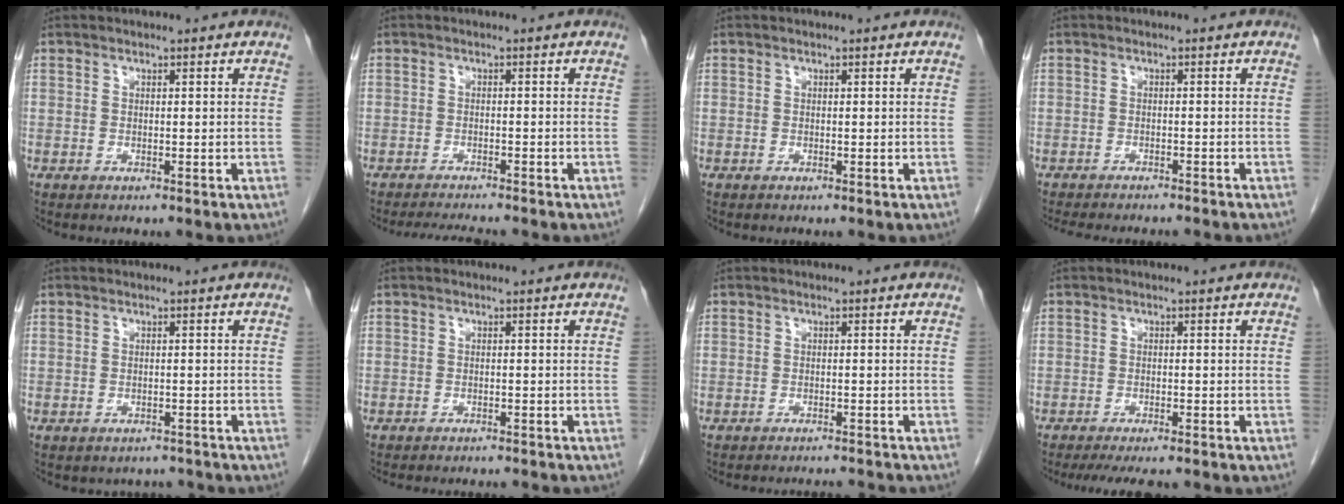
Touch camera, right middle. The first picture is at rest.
{"total": 5.1, "force": [-4.8, 0.1, 1.8], "torque": [-0.025, -0.012, -0.075]}
{"total": 0.0}
{"total": 11.2, "force": [-10.0, 1.9, 4.7], "torque": [-0.065, -0.015, -0.125]}
{"total": 3.4, "force": [-3.0, 1.6, -0.2], "torque": [0.005, 0.007, -0.037]}
{"total": 8.7, "force": [-8.0, 1.4, 3.2], "torque": [-0.035, -0.011, -0.095]}
{"total": 5.7, "force": [-5.7, 0.2, 1.0], "torque": [-0.008, -0.001, -0.068]}
{"total": 7.8, "force": [-6.7, 1.4, 3.7], "torque": [-0.048, -0.011, -0.096]}